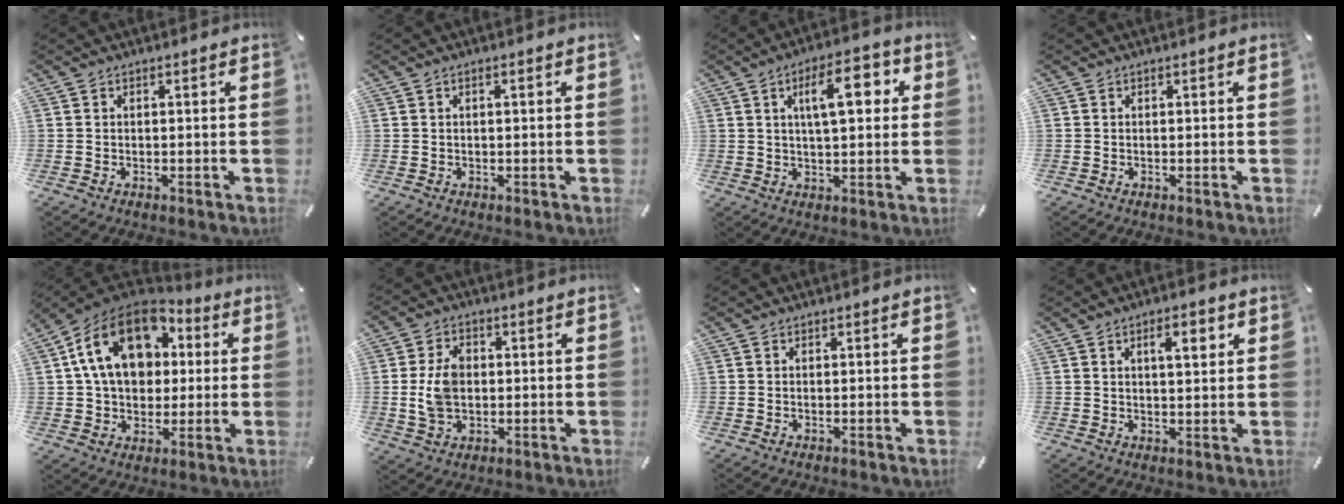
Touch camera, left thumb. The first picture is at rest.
{"total": 0.9, "force": [0.0, 0.2, 0.9], "torque": [-0.016, 0.001, 0.000]}
{"total": 11.6, "force": [3.7, 4.7, 9.9], "torque": [-0.156, -0.002, 0.056]}
{"total": 0.0}
{"total": 19.0, "force": [5.7, 13.7, 11.9], "torque": [-0.228, -0.009, 0.102]}
{"total": 8.2, "force": [-0.1, 6.1, 5.5], "torque": [-0.129, 0.008, -0.002]}
{"total": 0.0}
{"total": 5.6, "force": [2.5, 2.0, 4.6], "torque": [-0.065, -0.006, 0.034]}